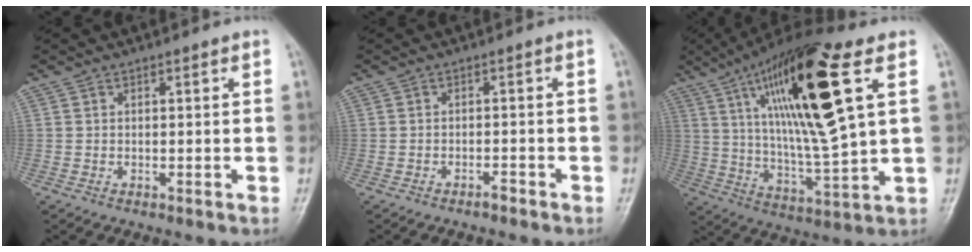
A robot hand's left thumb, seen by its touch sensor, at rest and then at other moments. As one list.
[{"total": 1.3, "force": [-1.2, 0.2, 0.4], "torque": [-0.009, 0.009, -0.019]}, {"total": 22.6, "force": [8.1, 4.4, 20.6], "torque": [-0.362, -0.024, 0.139]}]